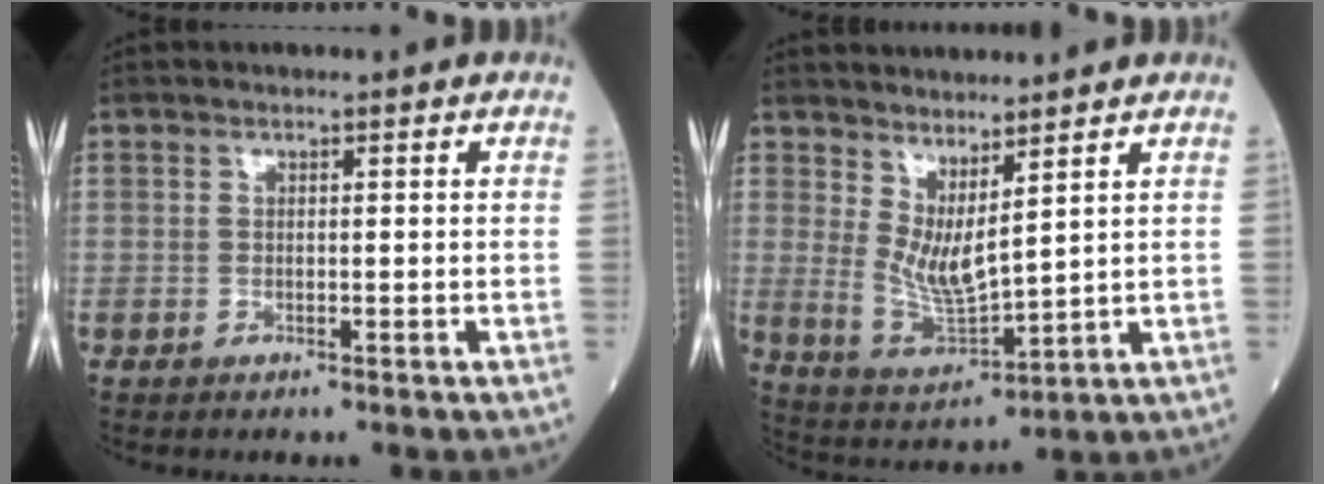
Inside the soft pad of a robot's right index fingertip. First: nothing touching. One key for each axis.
{"total": 7.0, "fx": 3.0, "fy": 1.3, "fz": 6.2, "tx": -0.133, "ty": -0.022, "tz": 0.073}